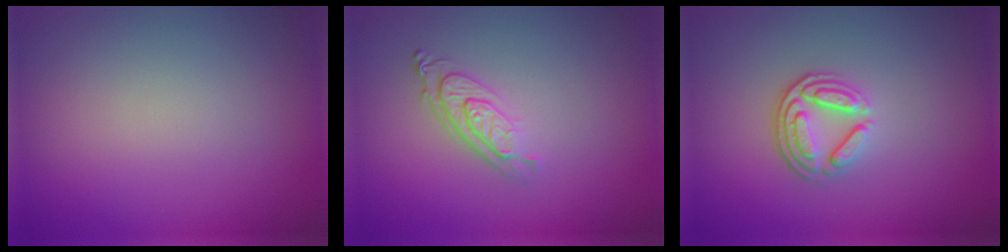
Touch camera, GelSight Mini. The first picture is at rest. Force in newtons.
{"total": 2.9, "press": 2.0, "slide": 2.0}
{"total": 3.7, "press": 2.8, "slide": 2.5}